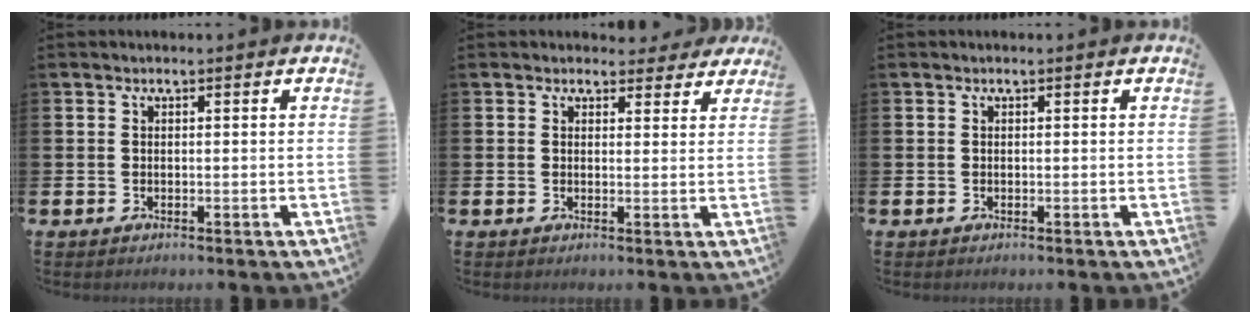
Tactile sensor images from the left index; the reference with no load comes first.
{"total": 2.6, "force": [2.3, 1.2, 0.2], "torque": [0.006, -0.013, 0.036]}
{"total": 0.0}